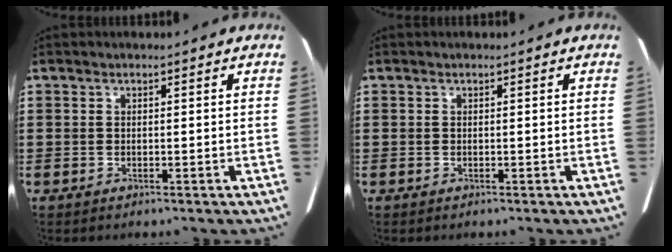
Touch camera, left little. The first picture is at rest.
{"total": 0.0}